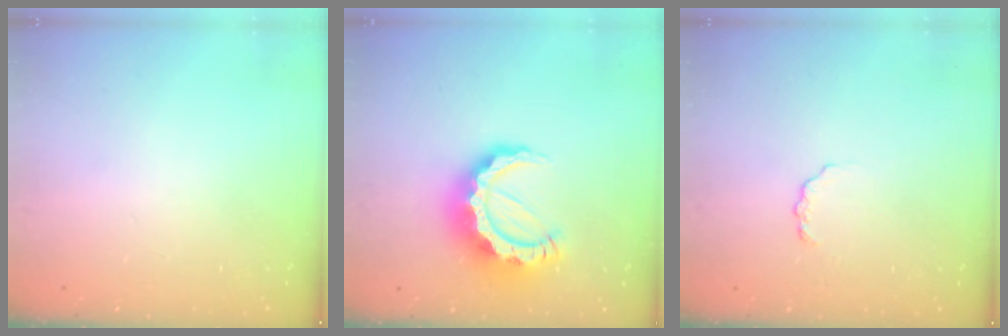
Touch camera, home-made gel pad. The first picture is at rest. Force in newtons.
{"total": 14.0, "press": 13.9, "slide": 1.3}
{"total": 2.6, "press": 2.6, "slide": 0.3}